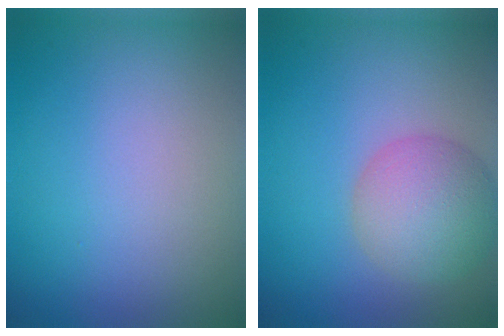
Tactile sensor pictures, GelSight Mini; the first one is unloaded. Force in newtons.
{"total": 5.6, "press": 5.6, "slide": 0.4}